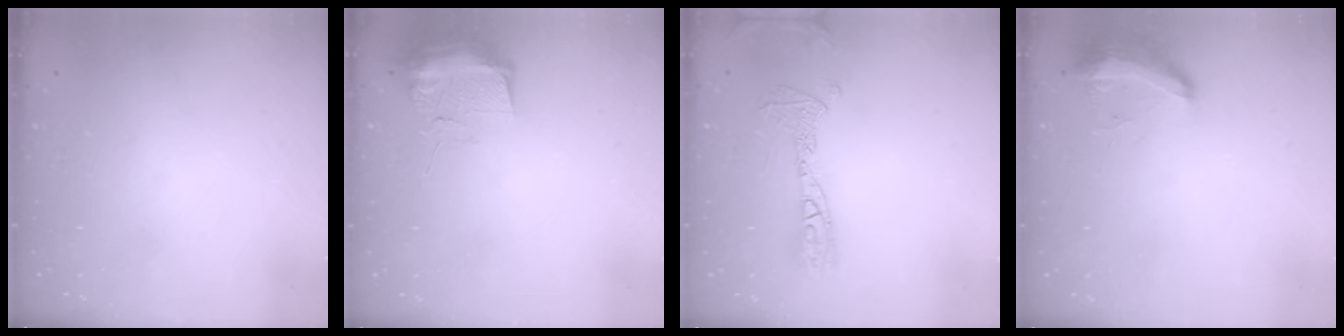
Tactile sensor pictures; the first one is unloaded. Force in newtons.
{"total": 9.4, "press": 9.4, "slide": 0.9}
{"total": 14.6, "press": 12.8, "slide": 7.1}
{"total": 11.0, "press": 9.7, "slide": 5.3}